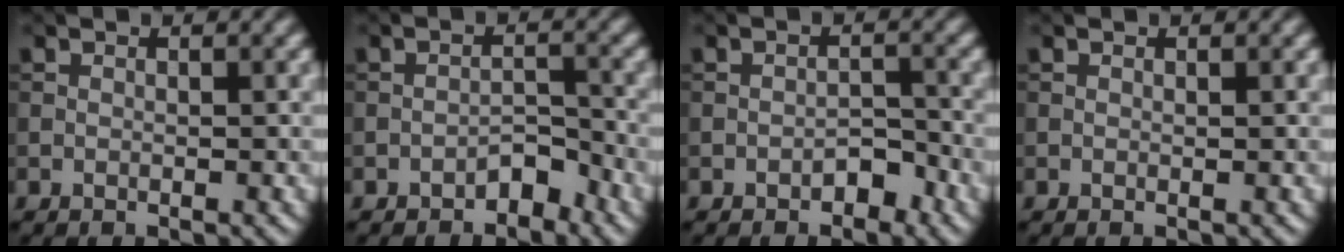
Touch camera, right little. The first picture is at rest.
{"total": 2.3, "force": [-1.8, 1.0, 1.0], "torque": [-0.011, 0.012, -0.031]}
{"total": 2.0, "force": [-1.4, 1.0, 1.1], "torque": [-0.013, 0.008, -0.023]}
{"total": 0.0}